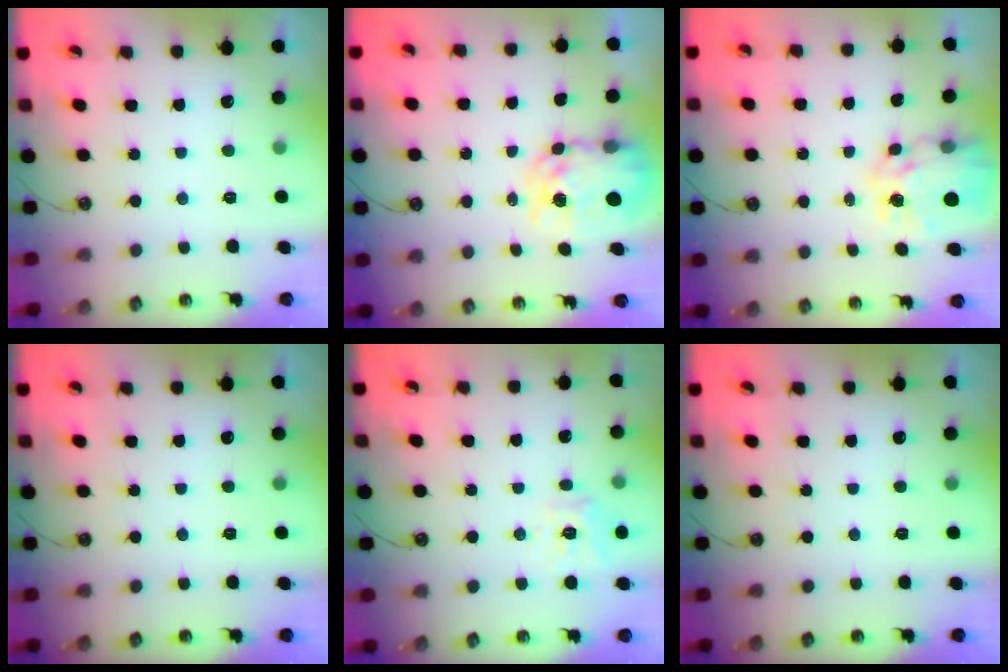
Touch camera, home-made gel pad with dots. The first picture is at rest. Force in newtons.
{"total": 9.0, "press": 8.9, "slide": 0.7}
{"total": 10.2, "press": 10.1, "slide": 0.9}
{"total": 0.0}
{"total": 11.1, "press": 11.1, "slide": 1.1}
{"total": 0.0}